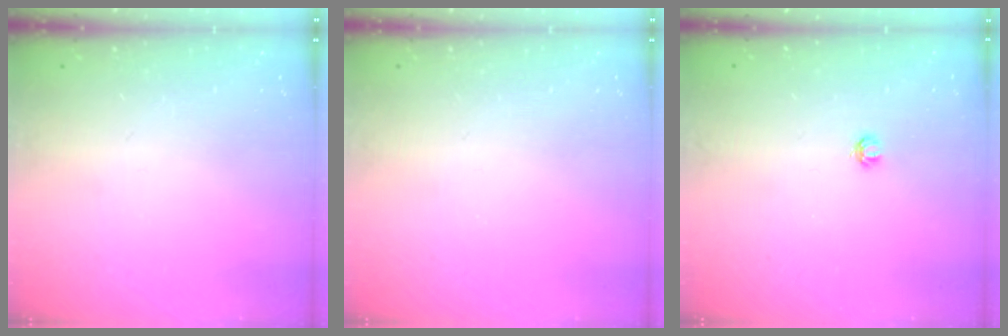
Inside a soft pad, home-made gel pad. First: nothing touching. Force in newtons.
{"total": 0.0}
{"total": 3.5, "press": 3.5, "slide": 0.2}